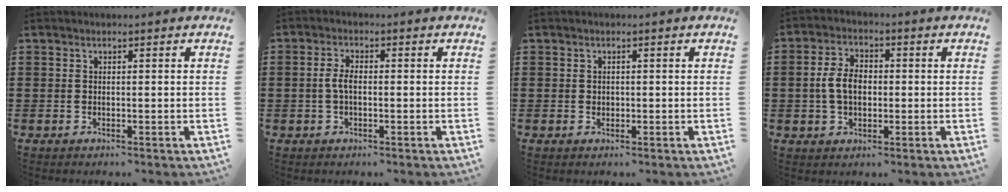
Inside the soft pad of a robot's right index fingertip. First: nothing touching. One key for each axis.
{"total": 2.9, "fx": -0.4, "fy": 1.3, "fz": 2.6, "tx": -0.065, "ty": -0.002, "tz": -0.012}
{"total": 0.6, "fx": 0.2, "fy": 0.6, "fz": 0.2, "tx": -0.004, "ty": 0.004, "tz": 0.004}
{"total": 5.7, "fx": -0.2, "fy": 3.6, "fz": 4.3, "tx": -0.108, "ty": 0.006, "tz": -0.012}